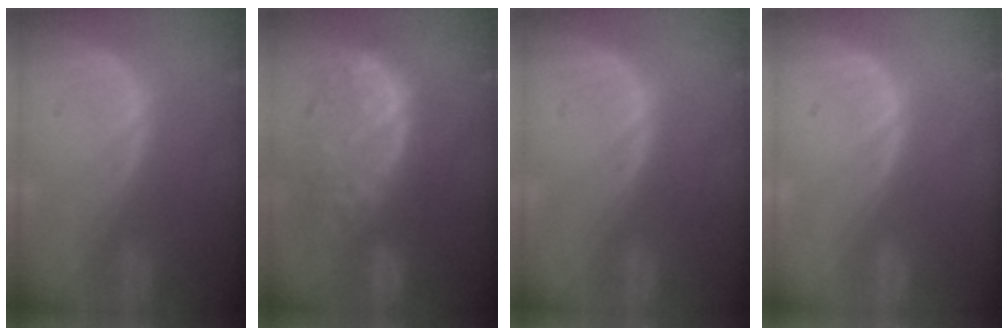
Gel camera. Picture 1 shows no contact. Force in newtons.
{"total": 11.0, "press": 9.6, "slide": 5.4}
{"total": 0.0}
{"total": 0.0}